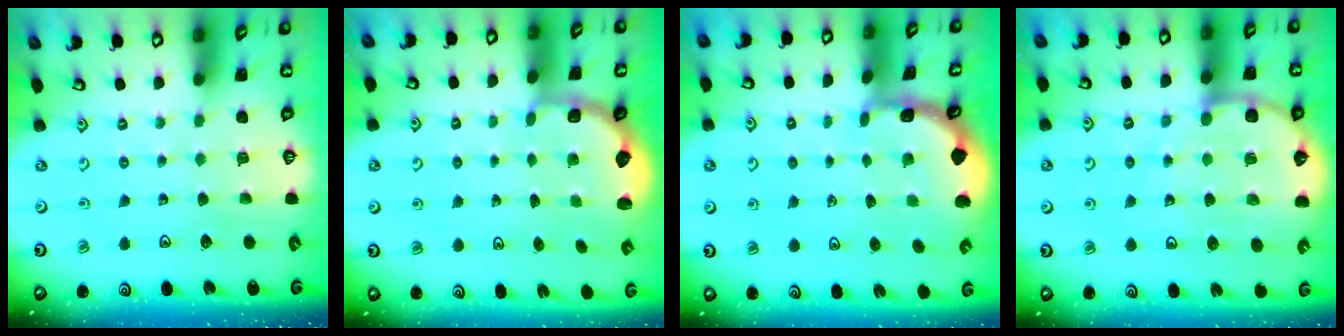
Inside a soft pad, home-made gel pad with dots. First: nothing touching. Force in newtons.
{"total": 2.9, "press": 2.0, "slide": 2.1}
{"total": 1.5, "press": 1.5, "slide": 0.1}
{"total": 9.3, "press": 9.1, "slide": 2.1}